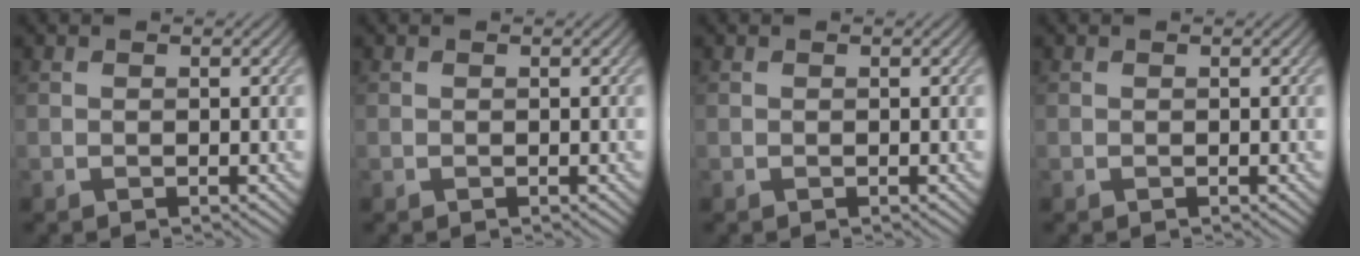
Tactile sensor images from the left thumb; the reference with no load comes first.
{"total": 0.0}
{"total": 0.0}
{"total": 0.0}